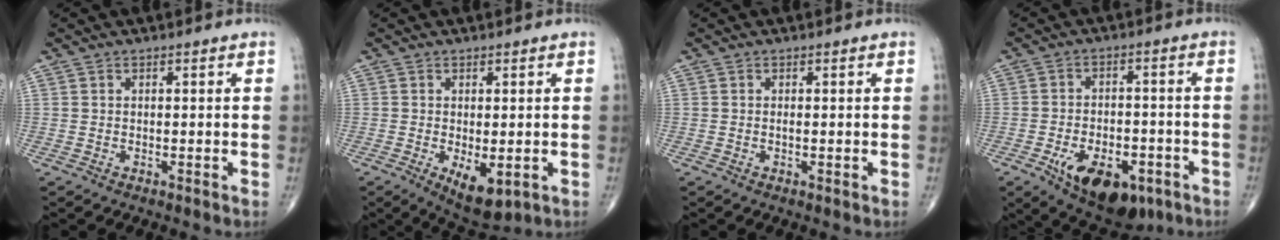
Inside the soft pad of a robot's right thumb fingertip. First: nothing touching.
{"total": 6.8, "force": [-1.9, 3.1, 5.7], "torque": [-0.084, -0.012, -0.015]}
{"total": 0.5, "force": [-0.1, 0.1, 0.5], "torque": [-0.009, -0.001, -0.002]}
{"total": 14.9, "force": [-7.2, 8.0, 10.3], "torque": [-0.134, 0.023, -0.097]}